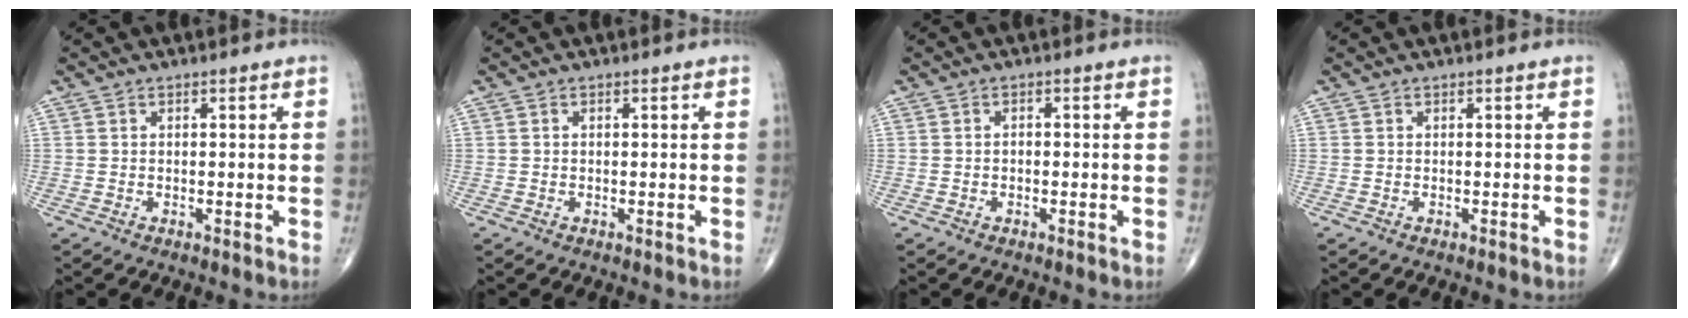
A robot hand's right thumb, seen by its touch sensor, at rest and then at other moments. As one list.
[{"total": 0.0}, {"total": 0.7, "force": [-0.2, 0.5, 0.5], "torque": [-0.006, 0.006, -0.006]}, {"total": 0.0}]